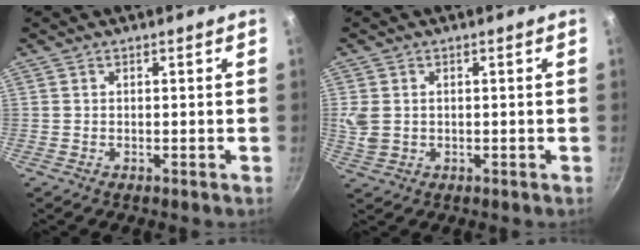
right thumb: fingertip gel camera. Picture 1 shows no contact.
{"total": 4.2, "force": [0.4, 3.3, 2.6], "torque": [-0.051, -0.004, 0.012]}